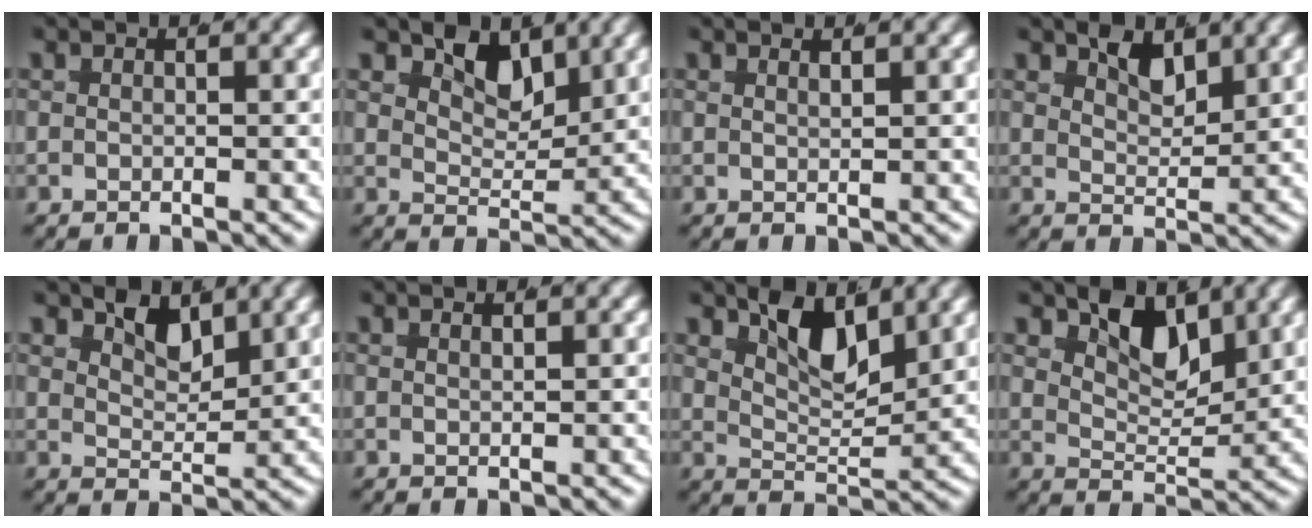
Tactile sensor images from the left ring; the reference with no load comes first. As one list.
[{"total": 5.6, "force": [2.8, 3.6, 3.3], "torque": [-0.066, -0.013, 0.045]}, {"total": 1.0, "force": [0.9, 0.2, 0.5], "torque": [-0.002, -0.001, 0.015]}, {"total": 3.4, "force": [2.1, 1.9, 1.9], "torque": [-0.042, -0.020, 0.036]}, {"total": 4.2, "force": [2.4, 2.5, 2.4], "torque": [-0.052, -0.018, 0.039]}, {"total": 0.7, "force": [0.6, 0.1, 0.2], "torque": [0.000, -0.002, 0.011]}, {"total": 6.2, "force": [2.8, 3.4, 4.2], "torque": [-0.079, -0.011, 0.043]}, {"total": 6.4, "force": [3.0, 4.0, 4.0], "torque": [-0.079, -0.013, 0.046]}]